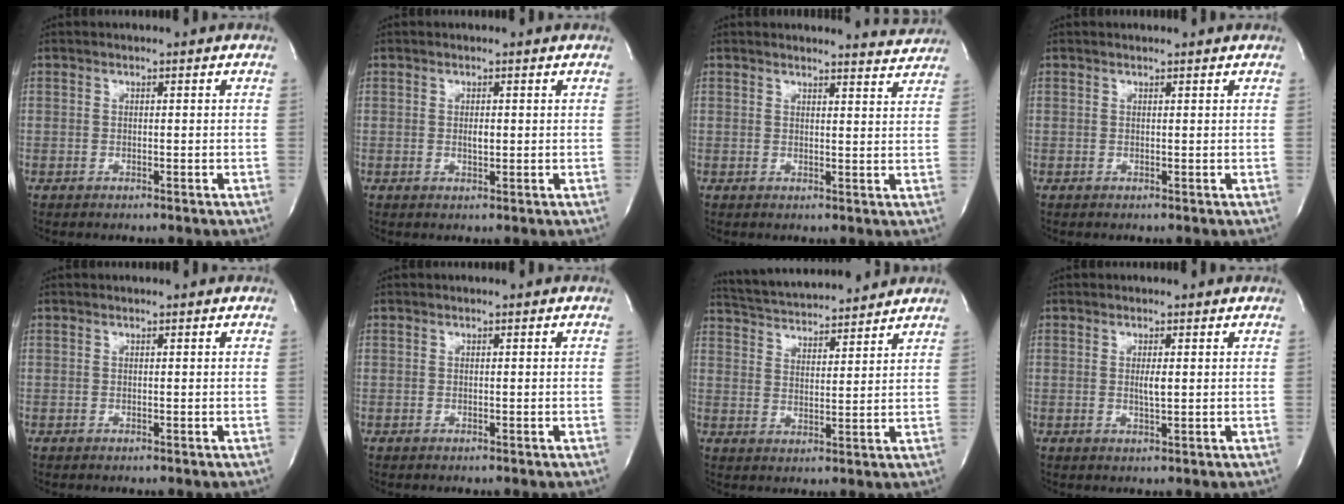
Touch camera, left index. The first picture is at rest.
{"total": 1.1, "force": [0.1, 0.4, 1.0], "torque": [-0.017, -0.003, 0.002]}
{"total": 4.3, "force": [4.3, 0.0, -0.4], "torque": [-0.001, -0.026, 0.035]}
{"total": 1.5, "force": [1.5, 0.0, 0.2], "torque": [-0.010, 0.004, 0.015]}
{"total": 0.0}
{"total": 0.0}
{"total": 14.4, "force": [13.5, 1.7, 4.6], "torque": [-0.086, 0.024, 0.211]}
{"total": 1.6, "force": [0.2, 0.2, 1.6], "torque": [-0.033, -0.004, 0.004]}